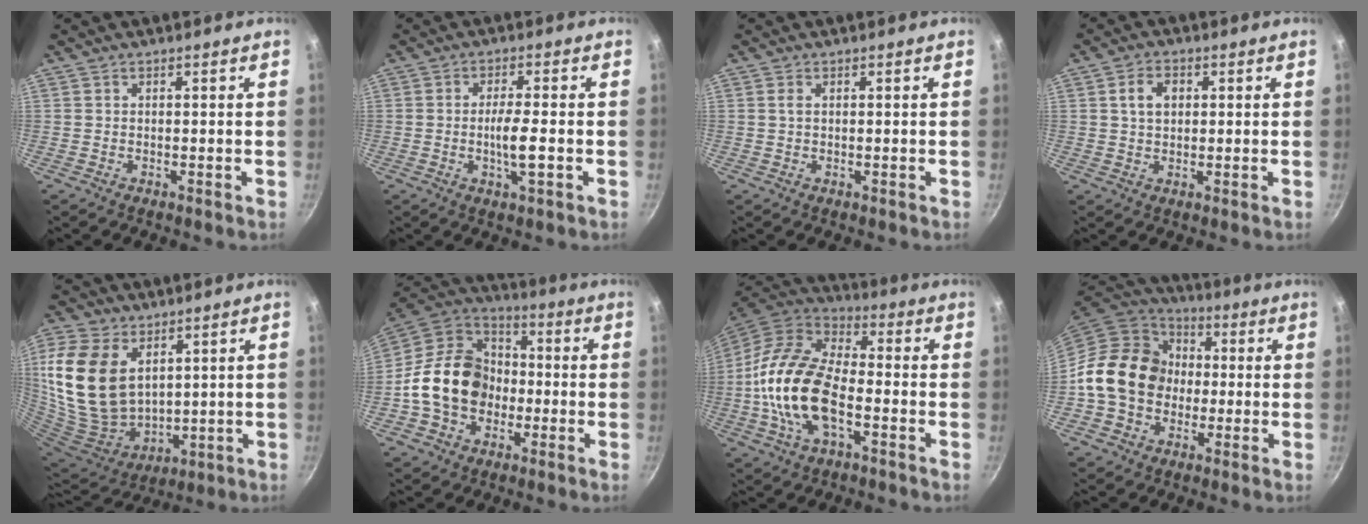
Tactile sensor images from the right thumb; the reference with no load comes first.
{"total": 5.5, "force": [-1.2, 0.9, 5.3], "torque": [-0.099, 0.006, -0.023]}
{"total": 1.0, "force": [0.3, 0.5, 0.8], "torque": [-0.015, 0.001, 0.004]}
{"total": 4.6, "force": [1.1, 3.2, 3.1], "torque": [-0.038, 0.004, 0.017]}
{"total": 20.9, "force": [6.2, 13.8, 14.4], "torque": [-0.289, -0.032, 0.138]}
{"total": 18.0, "force": [-2.7, 14.3, 10.7], "torque": [-0.160, 0.044, -0.057]}
{"total": 19.0, "force": [-3.6, 10.2, 15.6], "torque": [-0.286, 0.031, -0.079]}
{"total": 17.0, "force": [-0.5, 14.0, 9.5], "torque": [-0.134, 0.035, -0.019]}